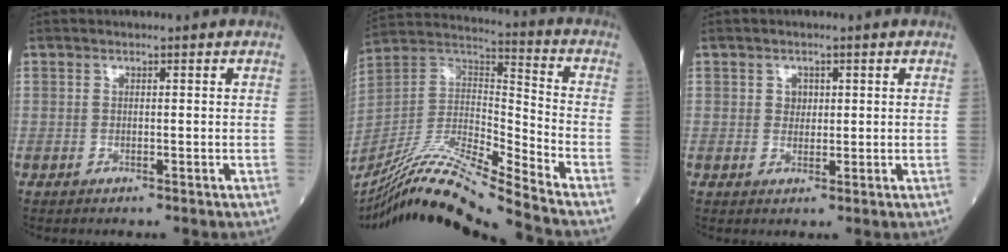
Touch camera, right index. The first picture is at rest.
{"total": 17.8, "force": [-15.5, -1.7, 8.7], "torque": [-0.167, 0.011, -0.288]}
{"total": 1.7, "force": [0.5, 1.4, 0.8], "torque": [-0.008, -0.001, 0.007]}